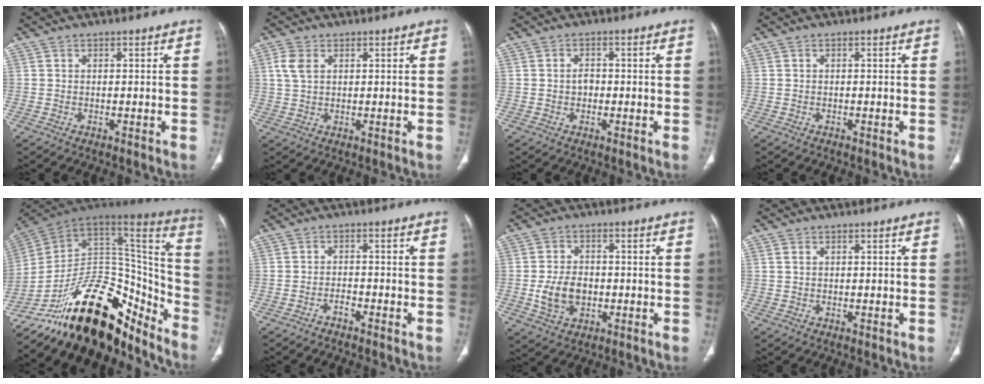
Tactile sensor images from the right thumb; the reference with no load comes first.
{"total": 4.1, "force": [1.3, 2.8, 2.7], "torque": [-0.062, 0.005, 0.029]}
{"total": 4.4, "force": [-0.3, 3.2, 3.0], "torque": [-0.045, 0.011, -0.007]}
{"total": 0.0}
{"total": 33.3, "force": [-21.9, 15.6, 19.7], "torque": [-0.271, 0.081, -0.335]}
{"total": 1.8, "force": [-1.6, 0.5, 0.7], "torque": [-0.019, 0.016, -0.028]}
{"total": 7.5, "force": [-1.3, 5.3, 5.1], "torque": [-0.084, 0.007, -0.018]}
{"total": 0.6, "force": [0.2, 0.5, 0.3], "torque": [-0.008, 0.000, 0.003]}